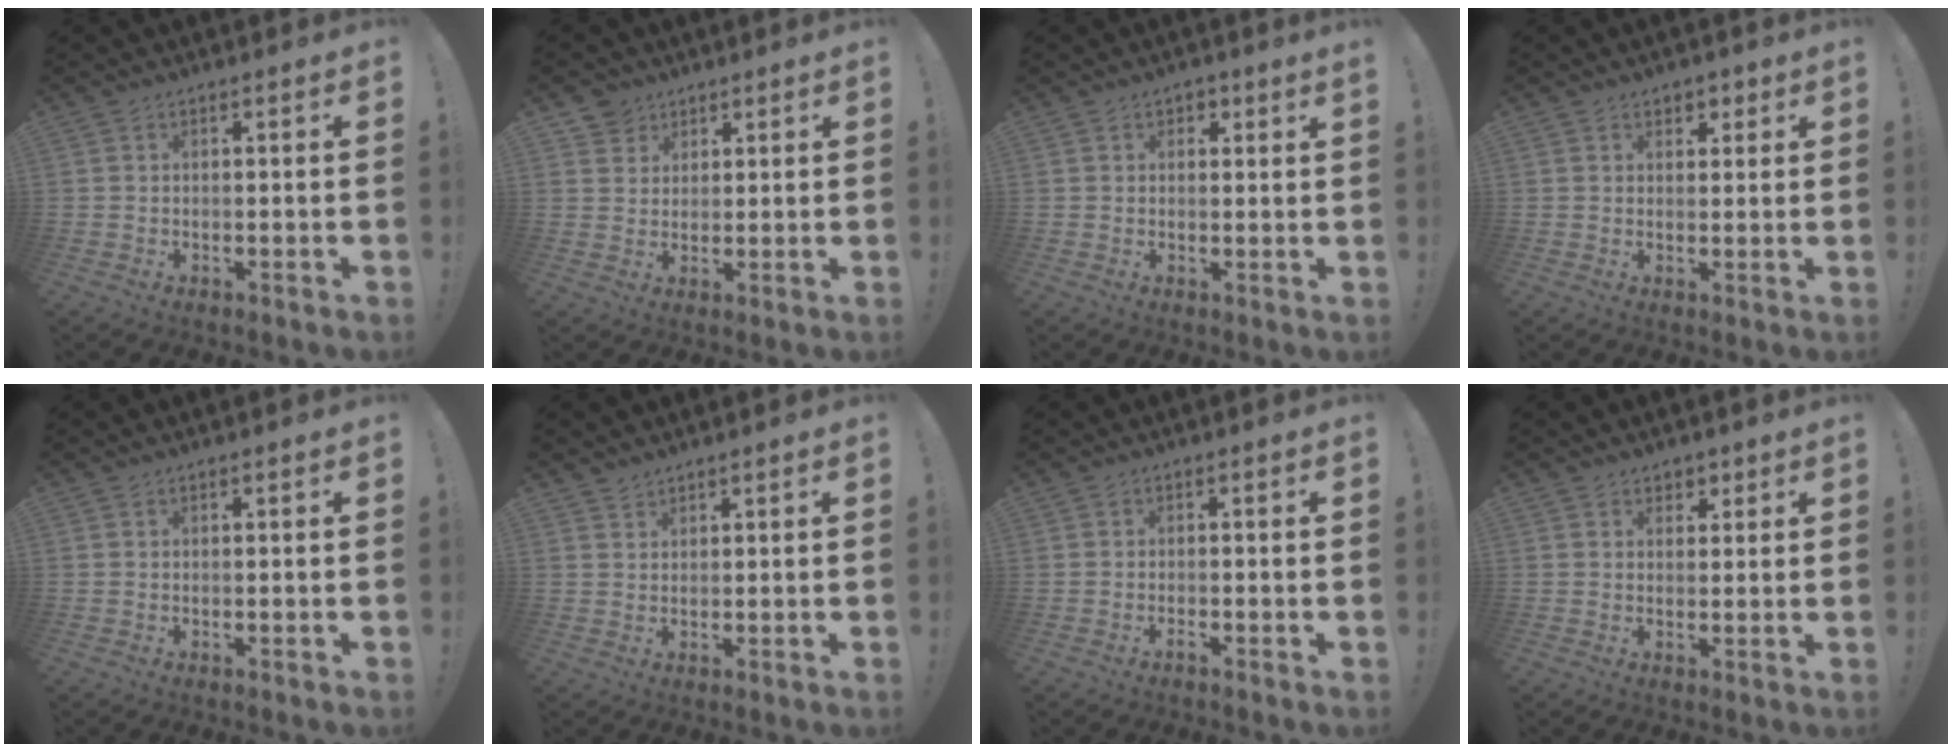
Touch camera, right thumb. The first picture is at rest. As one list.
[{"total": 4.7, "force": [3.2, 3.4, 0.2], "torque": [0.000, -0.022, 0.061]}, {"total": 1.7, "force": [1.2, 0.9, 0.8], "torque": [-0.002, -0.006, 0.018]}, {"total": 3.0, "force": [1.6, 2.3, 0.8], "torque": [0.007, -0.008, 0.024]}, {"total": 0.0}, {"total": 1.9, "force": [1.8, 0.5, 0.3], "torque": [0.009, -0.016, 0.030]}, {"total": 1.2, "force": [-1.1, -0.3, 0.5], "torque": [-0.009, -0.001, -0.019]}, {"total": 3.0, "force": [1.7, 2.4, 0.5], "torque": [0.006, -0.008, 0.029]}]